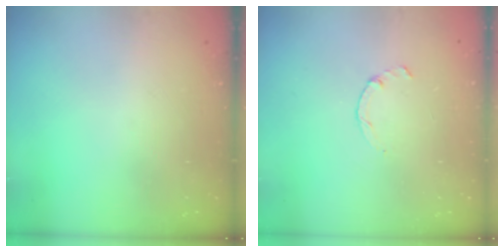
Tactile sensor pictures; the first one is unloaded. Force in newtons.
{"total": 1.5, "press": 1.4, "slide": 0.3}